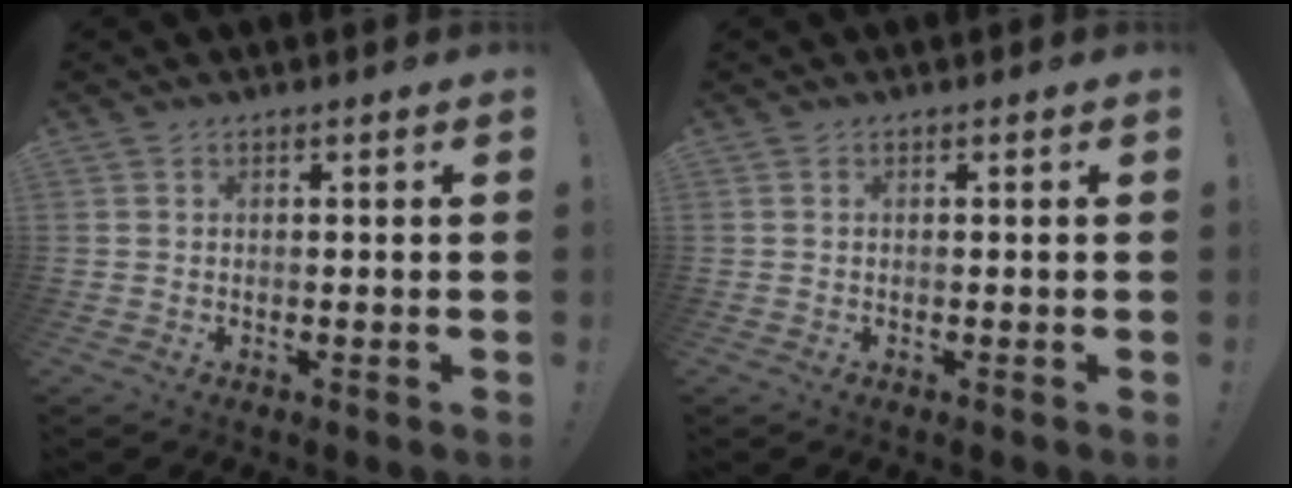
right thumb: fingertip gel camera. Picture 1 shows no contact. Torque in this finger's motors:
{"motor_torque": [0.00, 0.00, 0.00, 0.00, 0.00]}